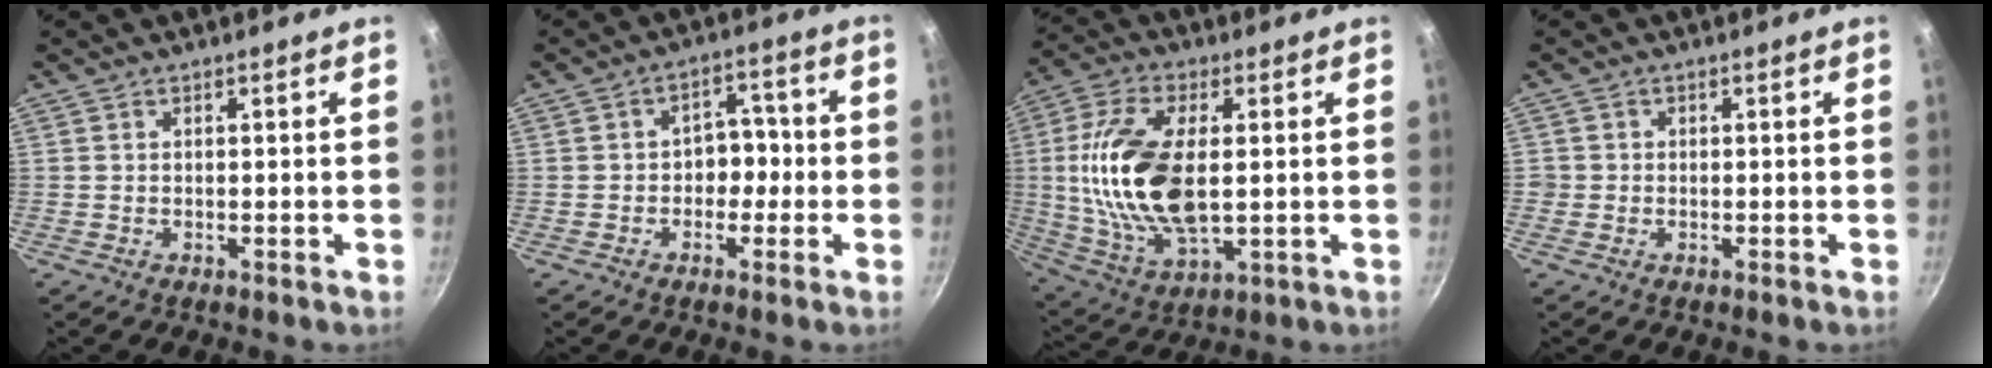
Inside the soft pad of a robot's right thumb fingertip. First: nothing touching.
{"total": 5.8, "force": [-1.0, 4.4, 3.7], "torque": [-0.016, 0.027, -0.025]}
{"total": 19.6, "force": [1.0, 9.6, 17.0], "torque": [-0.349, -0.008, 0.025]}
{"total": 1.3, "force": [-0.2, 1.3, 0.0], "torque": [0.008, 0.006, -0.005]}